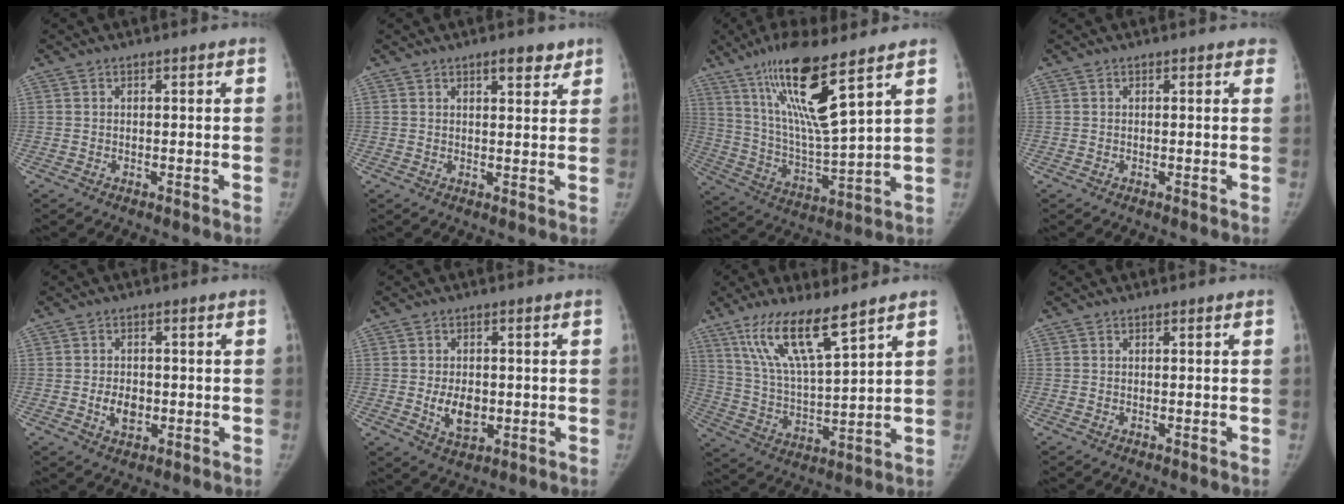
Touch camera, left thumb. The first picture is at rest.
{"total": 4.1, "force": [2.8, 1.6, 2.5], "torque": [-0.018, -0.015, 0.040]}
{"total": 18.1, "force": [10.7, 2.5, 14.4], "torque": [-0.264, -0.061, 0.207]}
{"total": 1.4, "force": [1.1, 0.7, 0.5], "torque": [0.011, -0.002, 0.002]}
{"total": 4.3, "force": [-0.7, 3.1, 2.9], "torque": [-0.038, 0.000, -0.008]}
{"total": 6.2, "force": [-0.6, 4.1, 4.6], "torque": [-0.061, -0.006, -0.001]}
{"total": 13.8, "force": [9.1, 2.7, 10.0], "torque": [-0.182, -0.046, 0.189]}
{"total": 0.0}